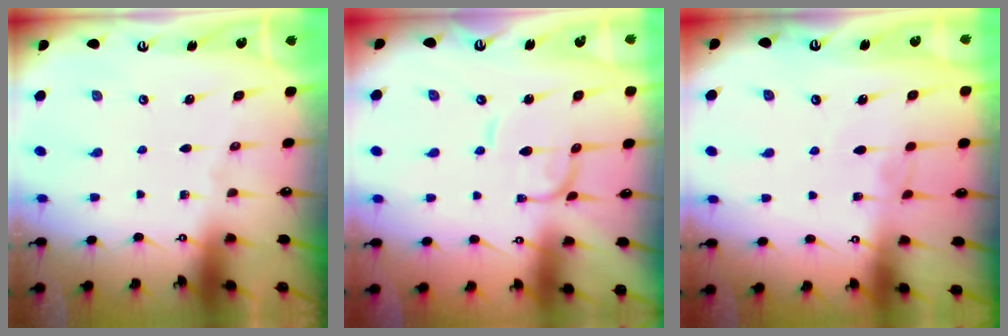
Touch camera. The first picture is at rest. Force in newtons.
{"total": 1.6, "press": 1.6, "slide": 0.2}
{"total": 2.9, "press": 2.9, "slide": 0.3}